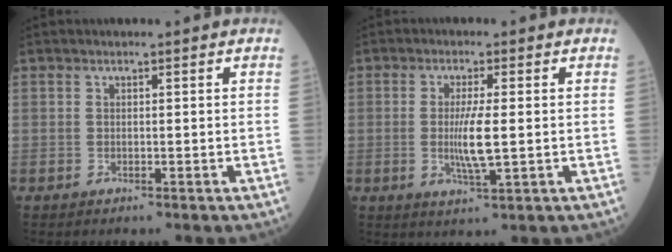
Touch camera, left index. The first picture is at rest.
{"total": 5.1, "force": [-0.2, 0.7, 5.0], "torque": [-0.098, -0.007, -0.004]}